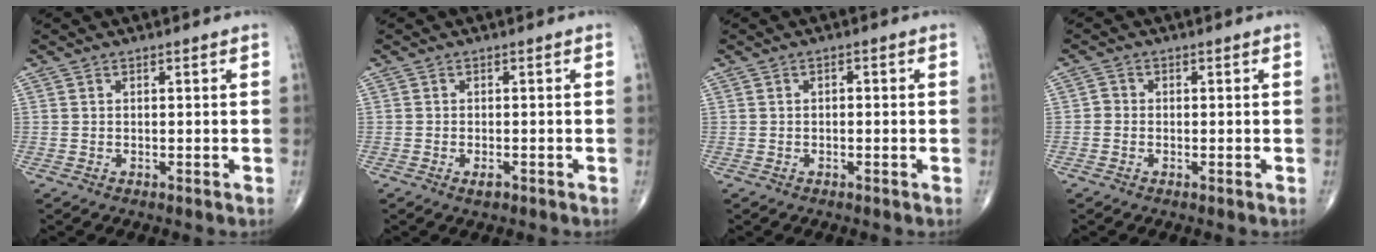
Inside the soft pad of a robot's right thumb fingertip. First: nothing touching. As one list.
[{"total": 1.5, "force": [-0.8, 0.6, 1.0], "torque": [-0.019, 0.001, -0.013]}, {"total": 0.9, "force": [0.0, 0.5, 0.7], "torque": [-0.010, 0.004, -0.002]}, {"total": 1.4, "force": [-0.4, 1.2, 0.5], "torque": [0.000, 0.005, -0.014]}]